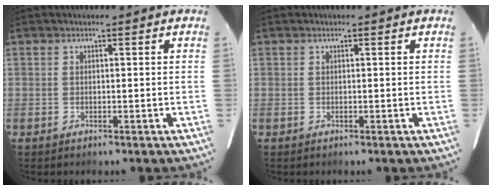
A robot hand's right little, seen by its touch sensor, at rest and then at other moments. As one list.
[{"total": 0.0}]